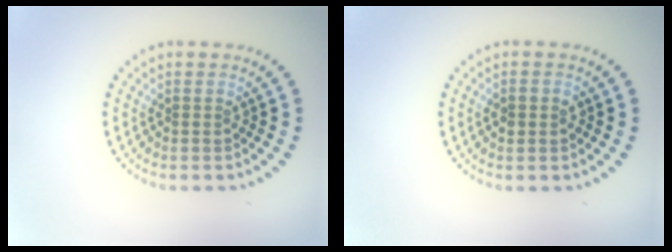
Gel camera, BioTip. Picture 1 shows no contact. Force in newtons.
{"total": 1.4, "press": 1.4, "slide": 0.1}